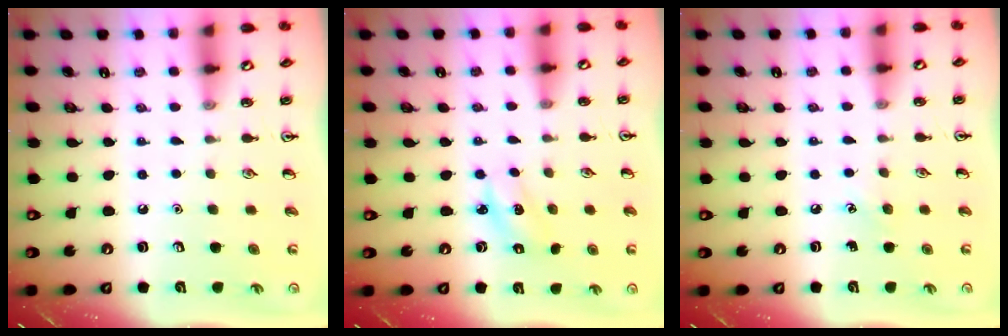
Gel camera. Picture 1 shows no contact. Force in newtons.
{"total": 2.1, "press": 2.0, "slide": 0.7}
{"total": 3.7, "press": 3.6, "slide": 1.0}